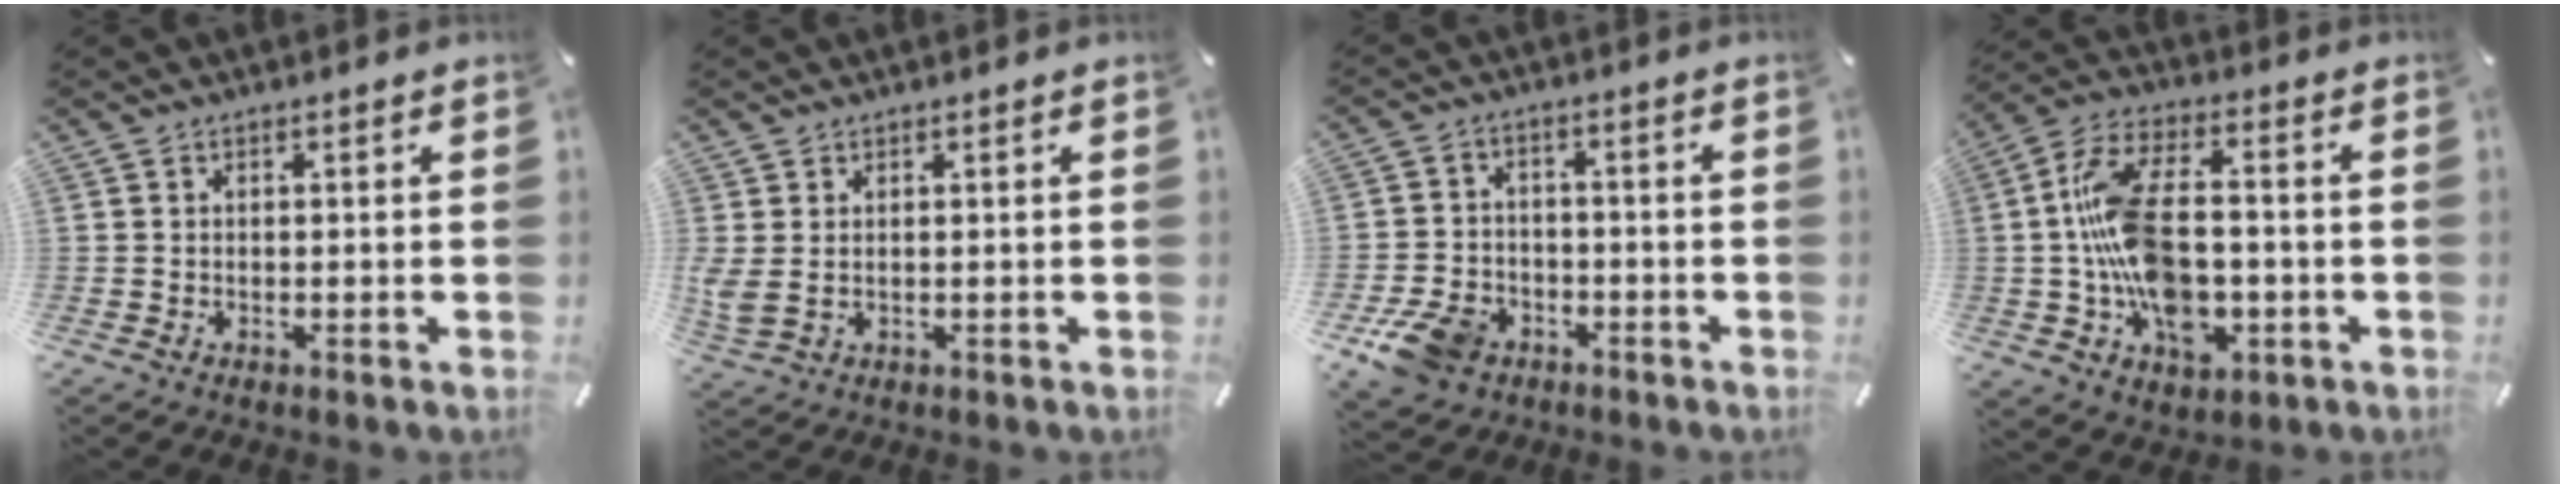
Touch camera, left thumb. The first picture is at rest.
{"total": 3.1, "force": [0.6, 1.6, 2.5], "torque": [-0.065, -0.006, 0.009]}
{"total": 9.5, "force": [-5.1, 6.9, 4.2], "torque": [-0.087, 0.028, -0.095]}
{"total": 16.8, "force": [-2.5, 10.2, 13.1], "torque": [-0.271, 0.016, -0.042]}